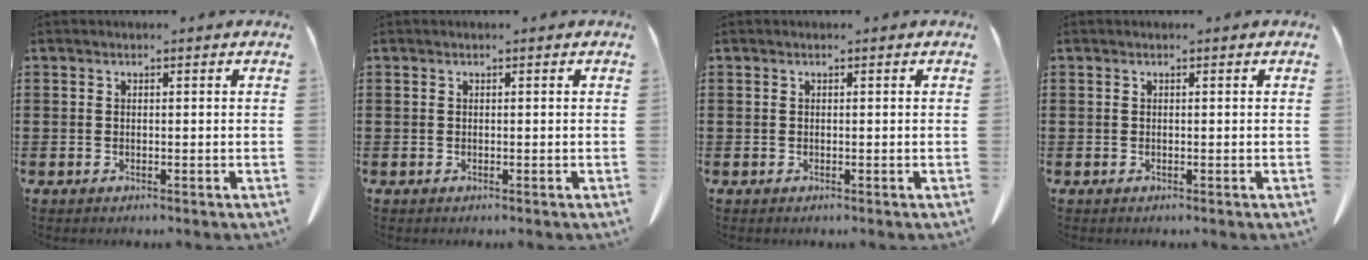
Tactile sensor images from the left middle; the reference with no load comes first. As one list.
[{"total": 0.0}, {"total": 0.0}, {"total": 0.0}]